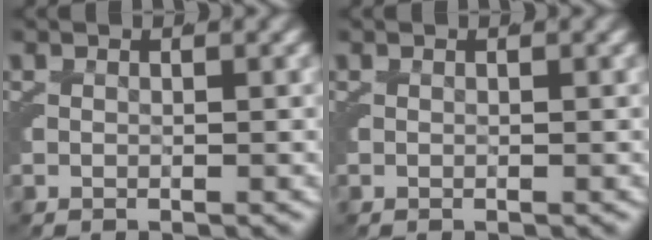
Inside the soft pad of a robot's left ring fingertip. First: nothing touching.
{"total": 0.0}